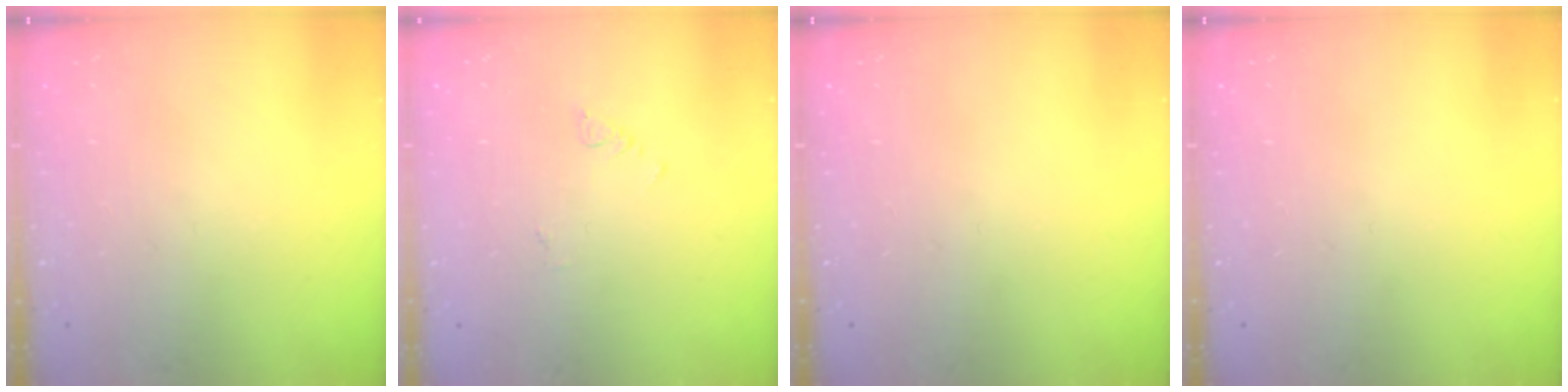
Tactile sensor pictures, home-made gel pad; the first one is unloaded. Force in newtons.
{"total": 1.8, "press": 1.7, "slide": 0.4}
{"total": 0.0}
{"total": 0.0}